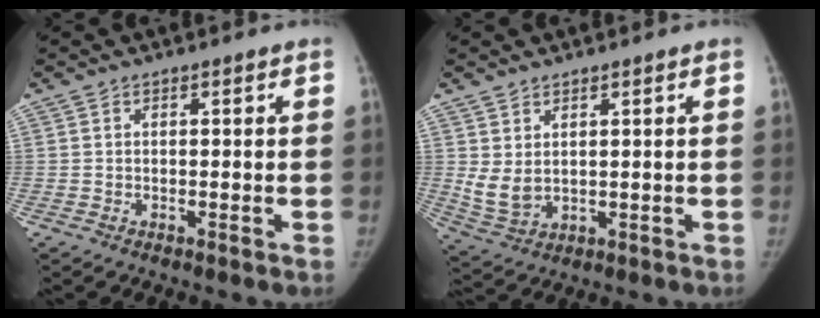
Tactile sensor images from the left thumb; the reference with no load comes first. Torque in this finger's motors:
{"motor_torque": [0.60, 0.73, 0.26, -0.50, 0.08]}